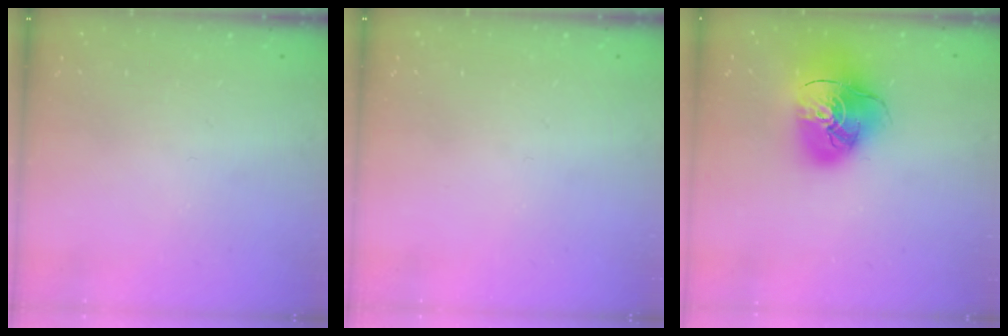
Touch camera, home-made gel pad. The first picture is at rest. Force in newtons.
{"total": 0.0}
{"total": 16.9, "press": 16.8, "slide": 2.0}